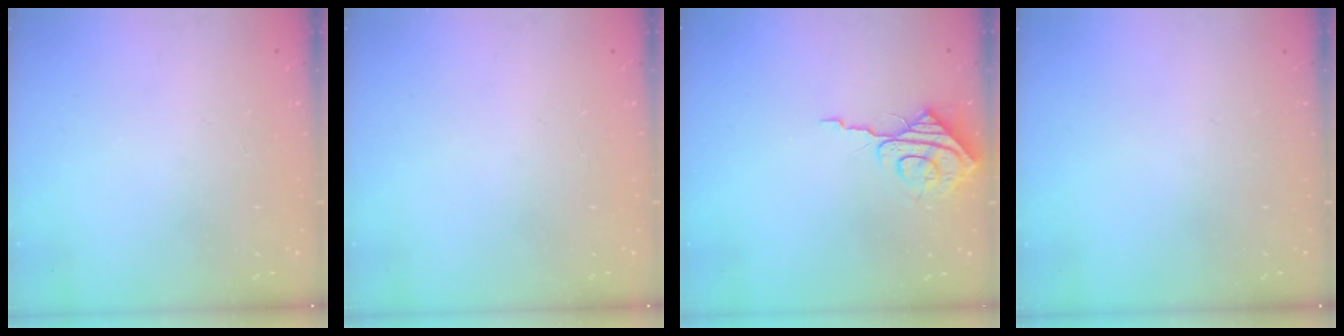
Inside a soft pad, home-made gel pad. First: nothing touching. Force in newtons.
{"total": 0.0}
{"total": 8.5, "press": 8.4, "slide": 0.4}
{"total": 0.0}